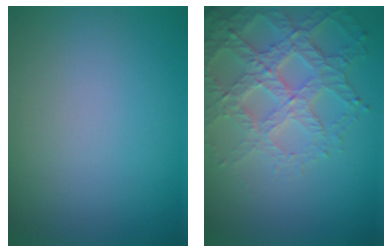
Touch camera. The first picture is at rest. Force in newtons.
{"total": 5.9, "press": 4.7, "slide": 3.6}